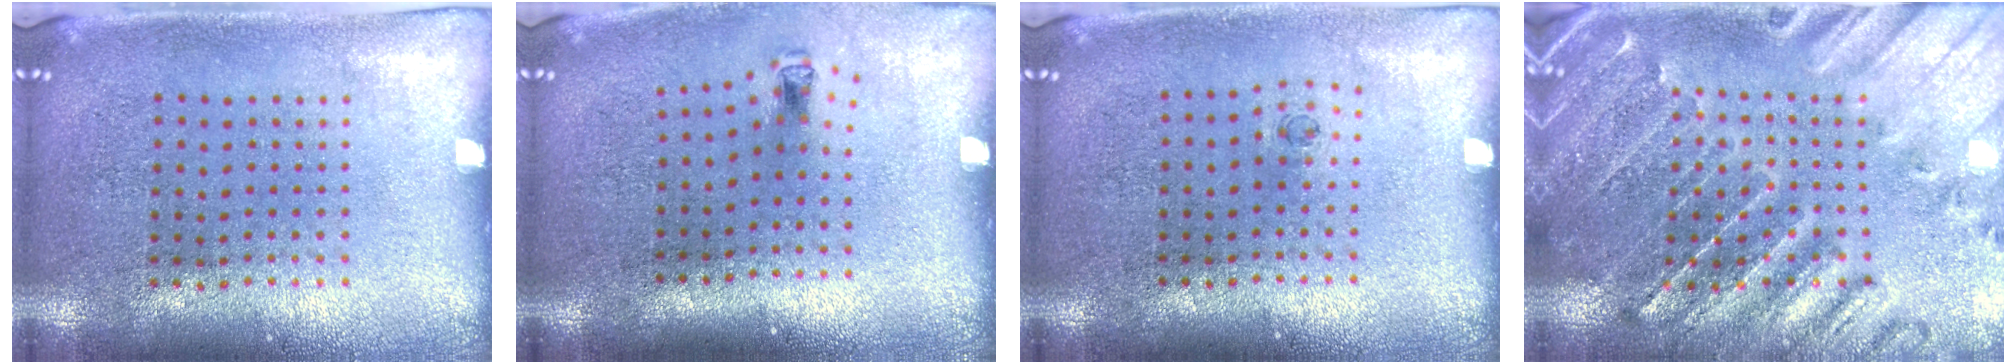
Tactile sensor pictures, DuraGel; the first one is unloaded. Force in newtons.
{"total": 0.6, "press": 0.3, "slide": 0.5}
{"total": 0.6, "press": 0.3, "slide": 0.5}
{"total": 1.3, "press": 1.3, "slide": 0.4}